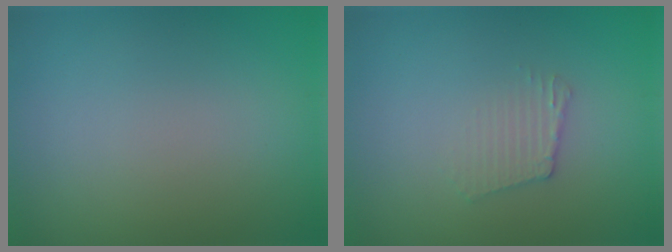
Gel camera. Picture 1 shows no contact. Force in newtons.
{"total": 1.7, "press": 1.7, "slide": 0.2}